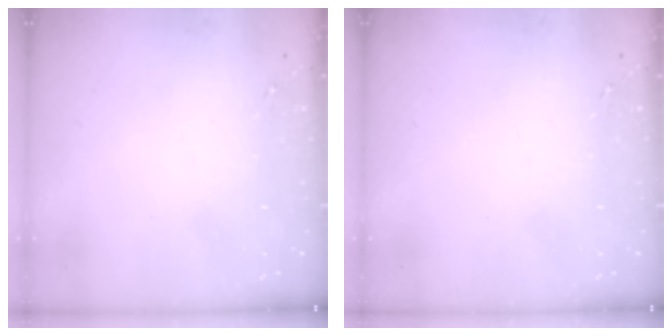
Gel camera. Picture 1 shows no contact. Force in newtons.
{"total": 0.0}